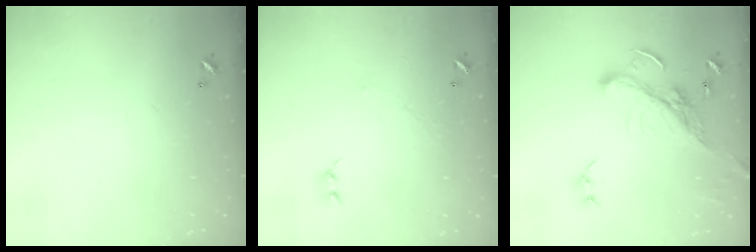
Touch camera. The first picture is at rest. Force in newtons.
{"total": 1.1, "press": 0.9, "slide": 0.6}
{"total": 6.7, "press": 6.5, "slide": 1.6}